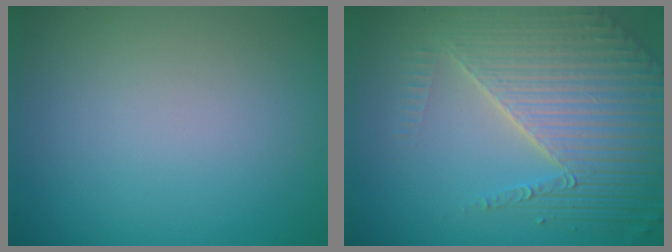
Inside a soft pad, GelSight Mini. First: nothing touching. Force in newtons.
{"total": 6.7, "press": 5.3, "slide": 4.1}